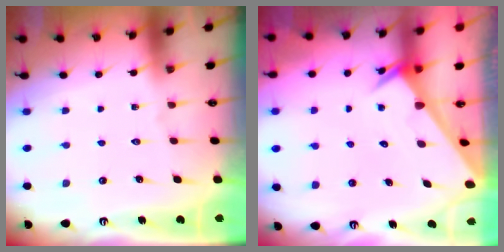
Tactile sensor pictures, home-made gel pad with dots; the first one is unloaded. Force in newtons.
{"total": 2.3, "press": 2.3, "slide": 0.1}